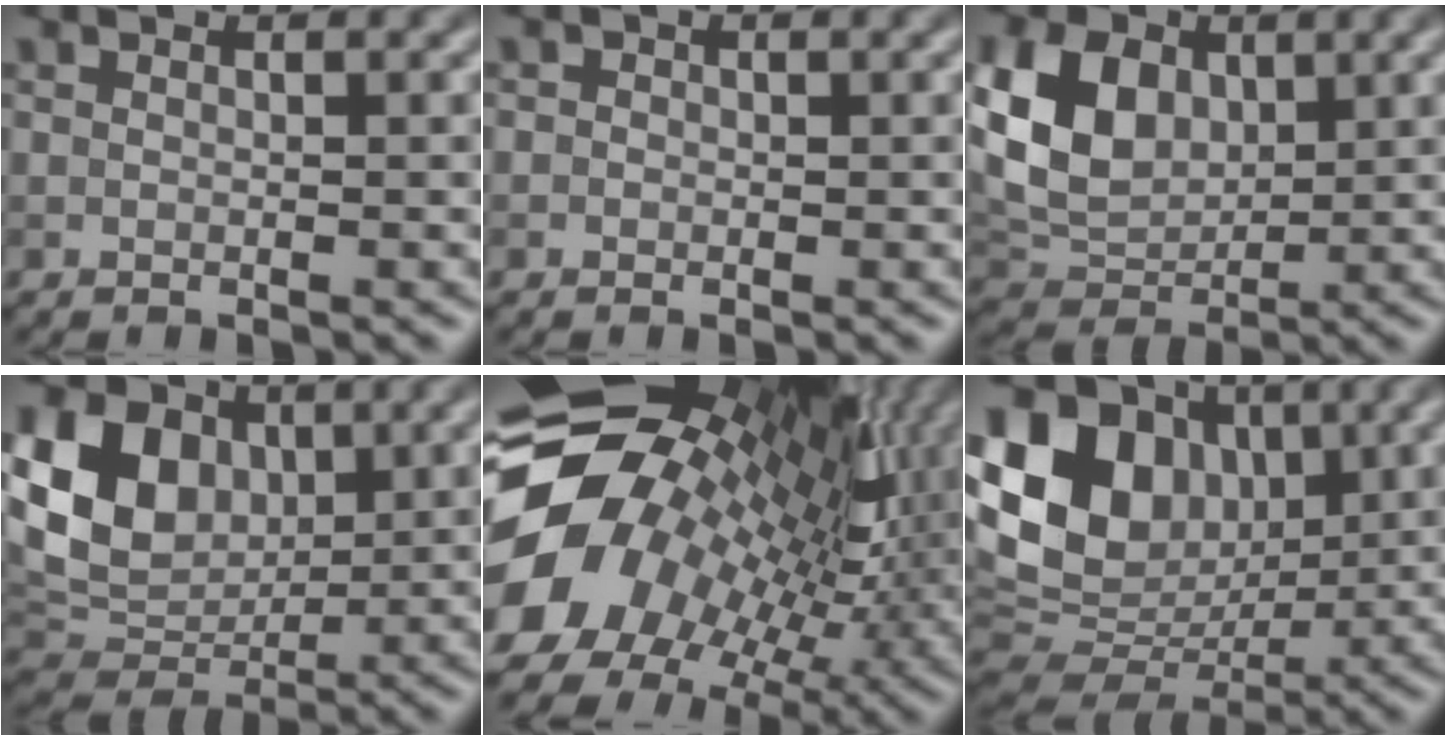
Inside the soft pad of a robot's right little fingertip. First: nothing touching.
{"total": 1.1, "force": [0.1, 1.0, 0.3], "torque": [0.008, -0.005, -0.014]}
{"total": 7.5, "force": [1.7, 5.5, 4.8], "torque": [-0.112, 0.001, 0.031]}
{"total": 9.6, "force": [2.3, 7.2, 6.0], "torque": [-0.136, 0.005, 0.037]}
{"total": 18.2, "force": [0.0, 14.6, 10.9], "torque": [-0.217, -0.020, 0.013]}
{"total": 14.7, "force": [3.5, 11.0, 9.0], "torque": [-0.194, 0.025, 0.068]}